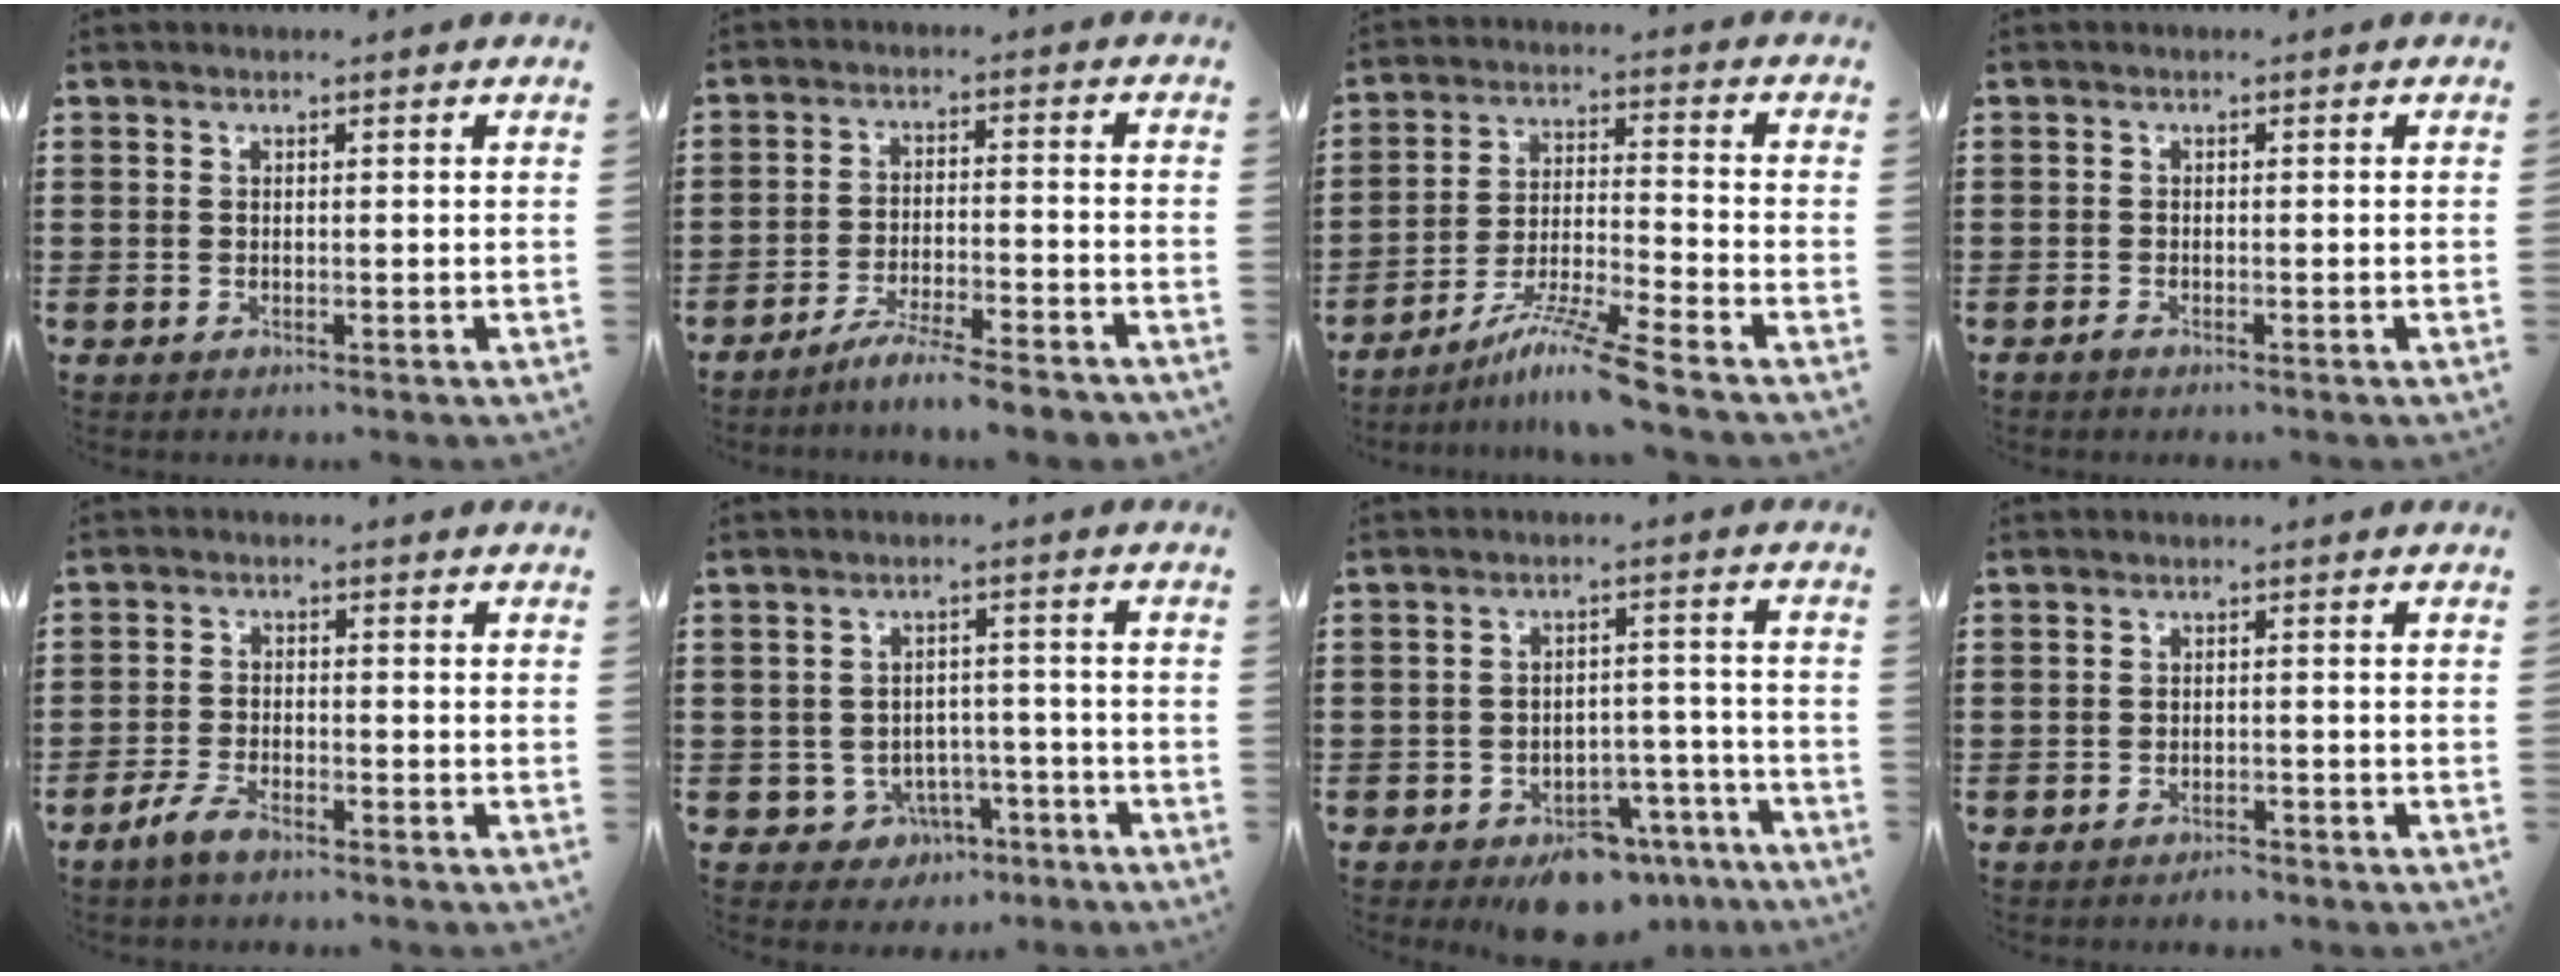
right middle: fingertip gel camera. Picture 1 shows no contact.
{"total": 5.5, "force": [-5.0, -0.4, 2.2], "torque": [-0.049, -0.013, -0.097]}
{"total": 8.6, "force": [-7.0, -0.8, 4.9], "torque": [-0.097, -0.013, -0.135]}
{"total": 0.6, "force": [-0.5, 0.1, 0.2], "torque": [-0.006, -0.004, -0.009]}
{"total": 3.6, "force": [-2.7, 1.0, 2.1], "torque": [-0.057, 0.000, -0.059]}
{"total": 3.8, "force": [-2.7, 2.5, 0.9], "torque": [-0.028, 0.008, -0.055]}
{"total": 6.7, "force": [-5.6, 2.6, 2.7], "torque": [-0.034, 0.027, -0.101]}
{"total": 1.6, "force": [-1.5, 0.3, 0.0], "torque": [-0.006, 0.001, -0.033]}